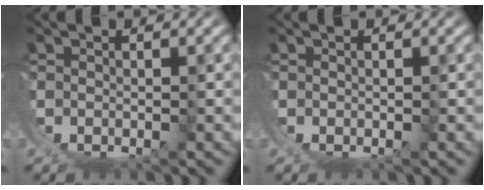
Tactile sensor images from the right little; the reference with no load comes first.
{"total": 0.0}